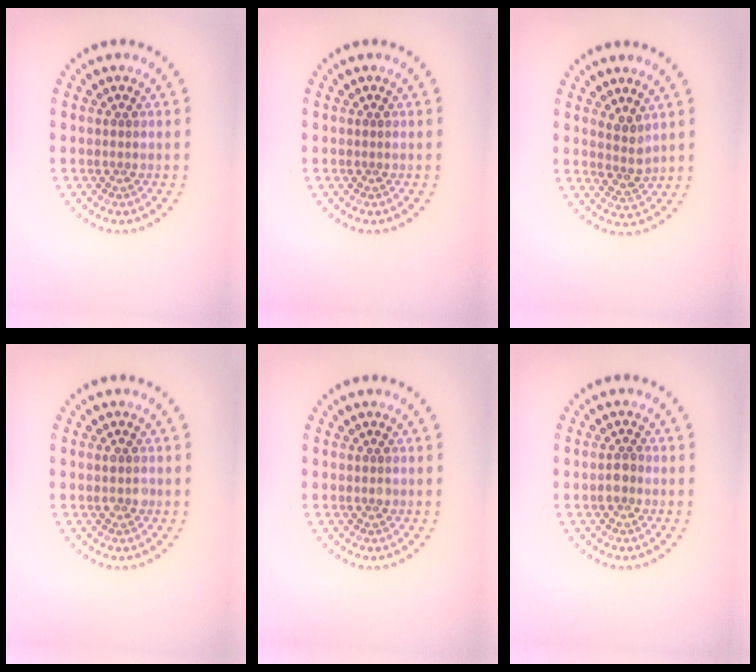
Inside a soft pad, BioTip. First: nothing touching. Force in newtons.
{"total": 0.0}
{"total": 2.0, "press": 1.7, "slide": 1.2}
{"total": 1.1, "press": 1.1, "slide": 0.0}
{"total": 0.5, "press": 0.5, "slide": 0.1}
{"total": 1.2, "press": 1.1, "slide": 0.5}